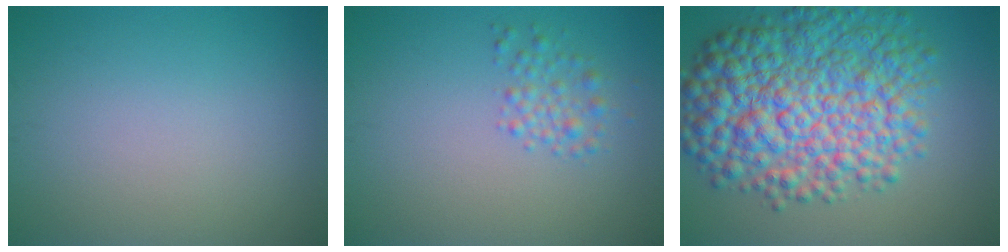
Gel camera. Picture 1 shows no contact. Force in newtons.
{"total": 1.8, "press": 1.8, "slide": 0.1}
{"total": 11.8, "press": 11.8, "slide": 0.2}